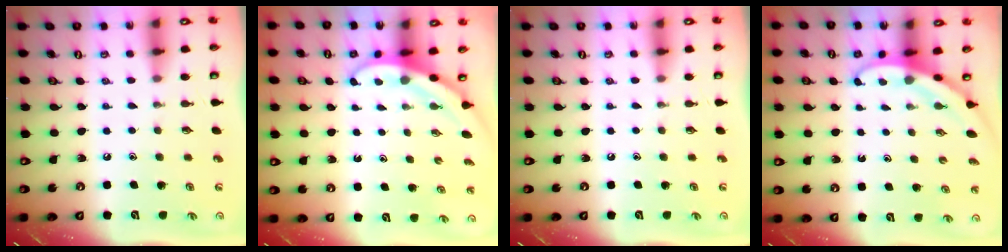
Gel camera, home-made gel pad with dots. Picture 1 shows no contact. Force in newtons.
{"total": 3.1, "press": 3.1, "slide": 0.1}
{"total": 0.0}
{"total": 3.5, "press": 3.5, "slide": 0.1}